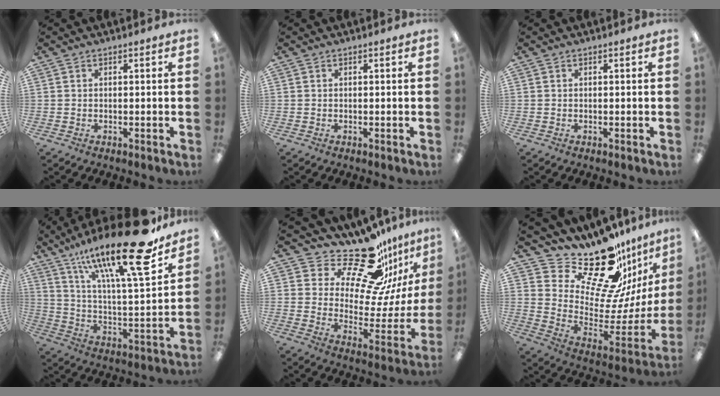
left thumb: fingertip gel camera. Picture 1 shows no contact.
{"total": 0.0}
{"total": 0.0}
{"total": 25.7, "force": [17.9, 5.5, 17.6], "torque": [-0.279, -0.110, 0.287]}
{"total": 20.1, "force": [17.1, 6.1, 8.6], "torque": [-0.142, -0.137, 0.291]}
{"total": 22.5, "force": [18.6, 7.8, 9.9], "torque": [-0.146, -0.162, 0.321]}